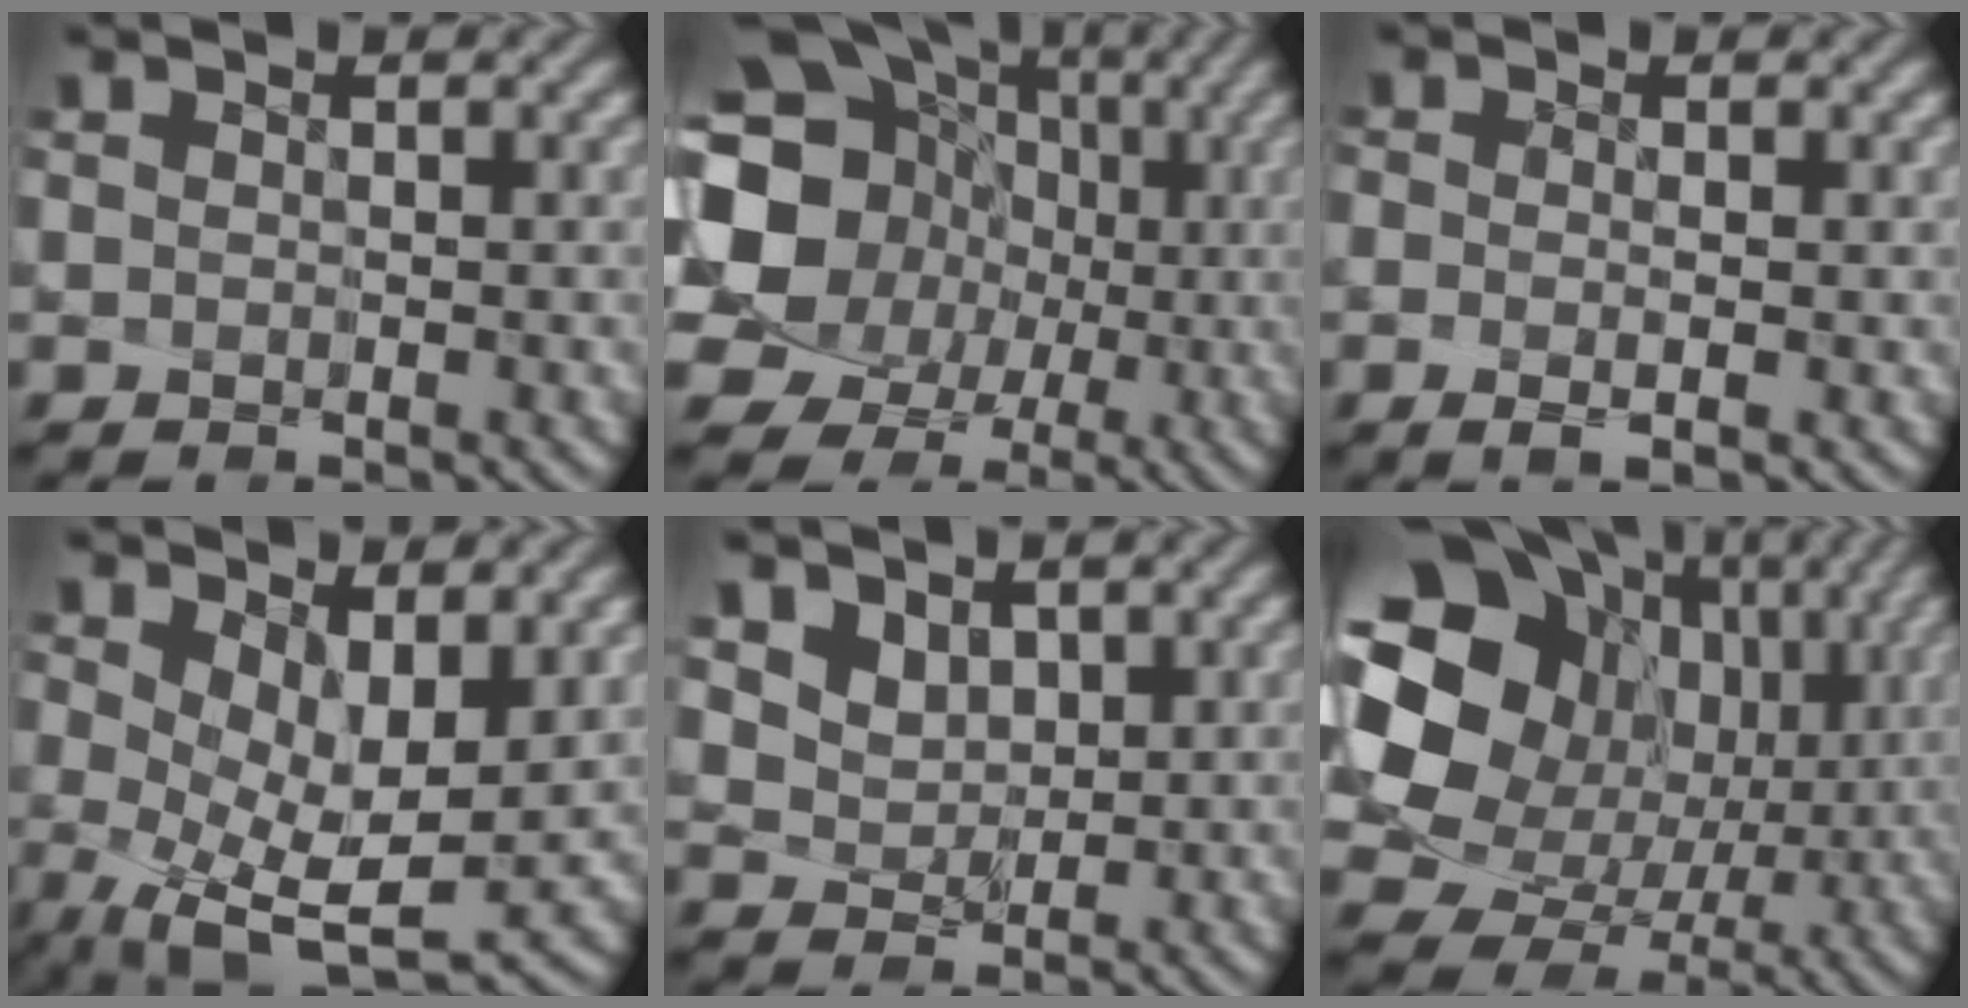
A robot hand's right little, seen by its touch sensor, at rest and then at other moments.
{"total": 16.7, "force": [0.8, 15.1, 6.9], "torque": [-0.161, -0.005, -0.006]}
{"total": 1.3, "force": [-0.8, -0.1, 1.0], "torque": [-0.009, -0.018, -0.001]}
{"total": 8.1, "force": [0.6, 3.7, 7.1], "torque": [-0.128, -0.033, 0.034]}
{"total": 6.5, "force": [3.7, 4.8, 2.4], "torque": [-0.074, 0.001, 0.073]}
{"total": 17.4, "force": [2.4, 14.9, 8.7], "torque": [-0.178, -0.012, 0.050]}